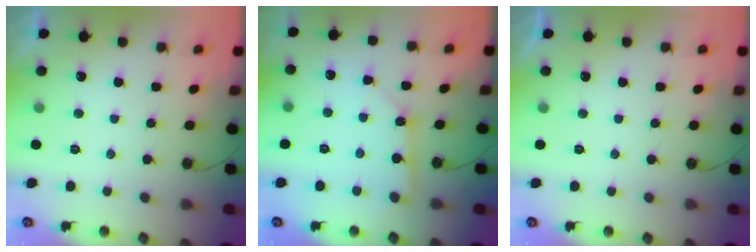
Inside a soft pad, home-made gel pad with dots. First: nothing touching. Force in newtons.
{"total": 2.9, "press": 2.9, "slide": 0.2}
{"total": 0.0}